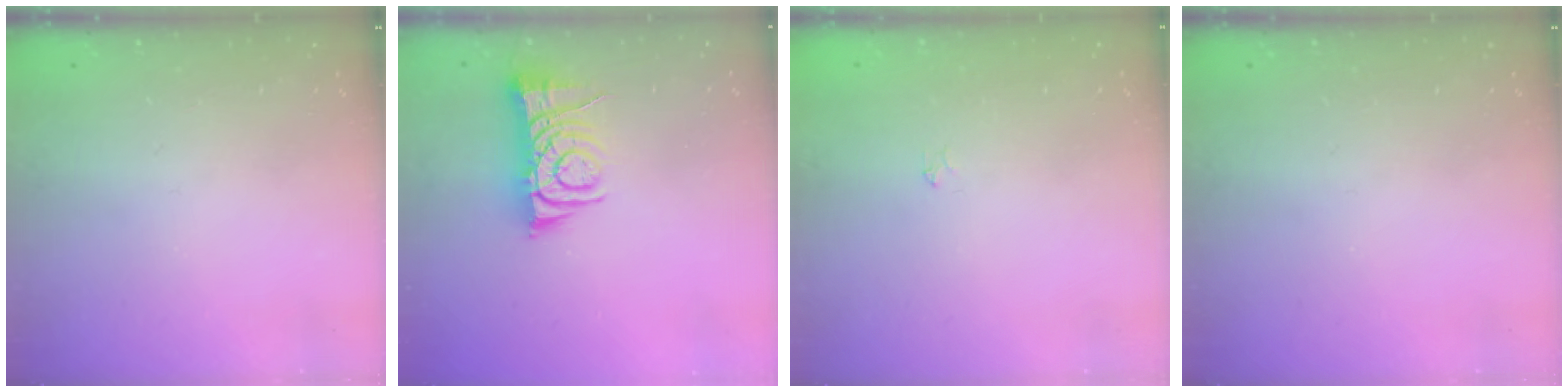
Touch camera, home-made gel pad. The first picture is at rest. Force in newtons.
{"total": 6.9, "press": 6.9, "slide": 0.9}
{"total": 2.2, "press": 2.2, "slide": 0.3}
{"total": 0.0}